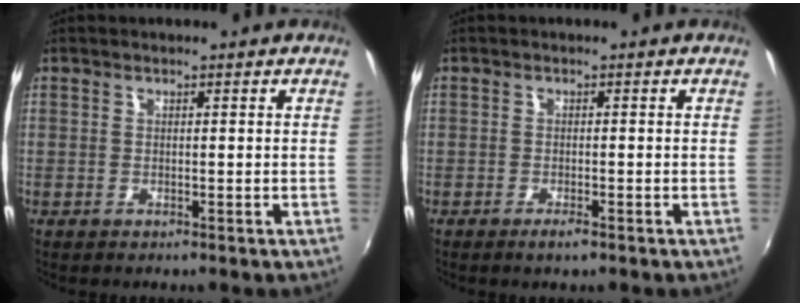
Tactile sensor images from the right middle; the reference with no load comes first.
{"total": 1.8, "force": [-1.2, 0.3, 1.2], "torque": [-0.027, -0.003, -0.023]}